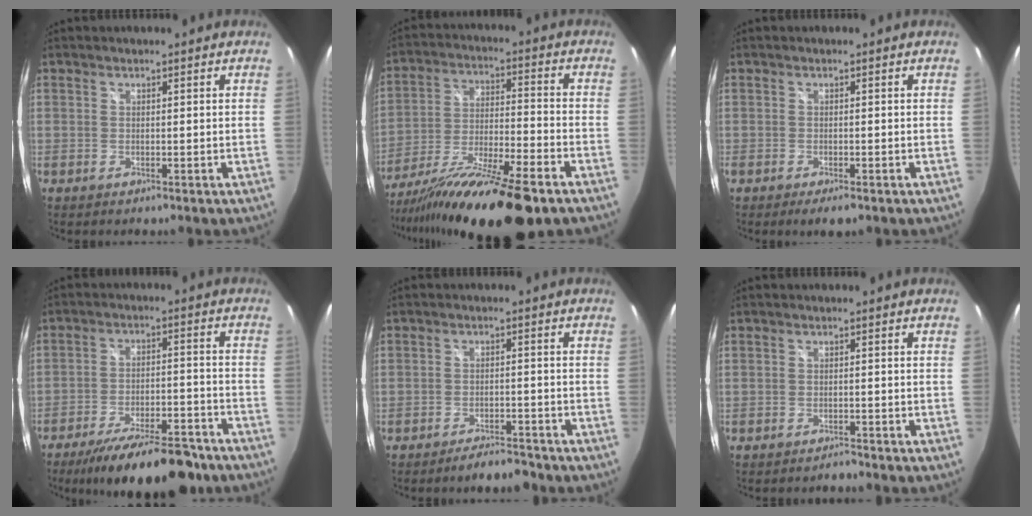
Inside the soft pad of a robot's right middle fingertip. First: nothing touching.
{"total": 21.6, "force": [-15.9, 2.3, 14.4], "torque": [-0.266, -0.046, -0.267]}
{"total": 2.8, "force": [-1.8, 0.9, 1.8], "torque": [-0.037, -0.012, -0.029]}
{"total": 18.3, "force": [-14.7, 4.7, 9.8], "torque": [-0.172, -0.021, -0.211]}
{"total": 4.8, "force": [-4.2, 1.4, 1.9], "torque": [-0.040, 0.005, -0.059]}
{"total": 1.2, "force": [-1.2, 0.2, 0.0], "torque": [-0.003, -0.002, -0.020]}